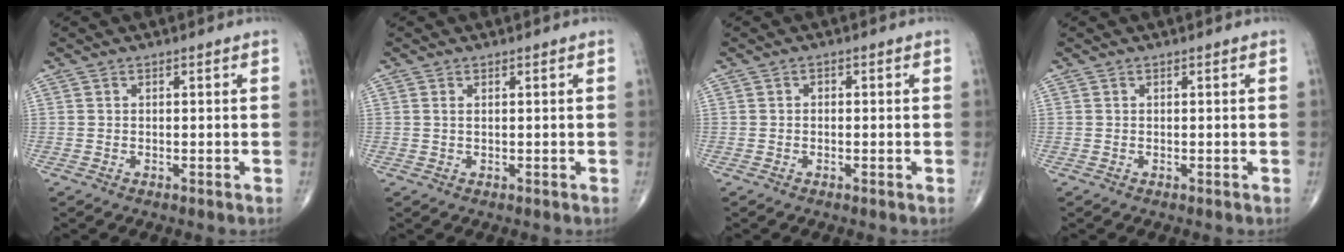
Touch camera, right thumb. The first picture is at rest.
{"total": 0.7, "force": [0.2, 0.2, 0.6], "torque": [-0.019, 0.003, 0.006]}
{"total": 0.7, "force": [-0.2, 0.5, 0.4], "torque": [-0.002, 0.003, -0.007]}
{"total": 0.0}